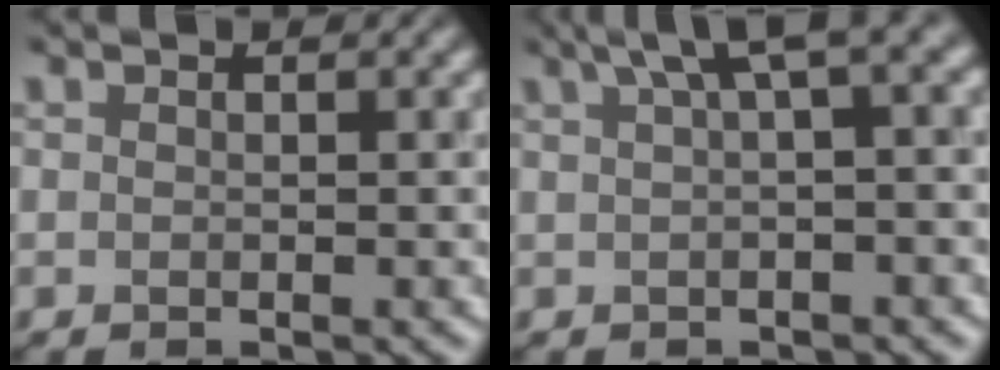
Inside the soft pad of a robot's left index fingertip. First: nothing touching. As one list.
[{"total": 4.0, "force": [1.7, 0.6, 3.6], "torque": [-0.041, 0.018, 0.028]}]